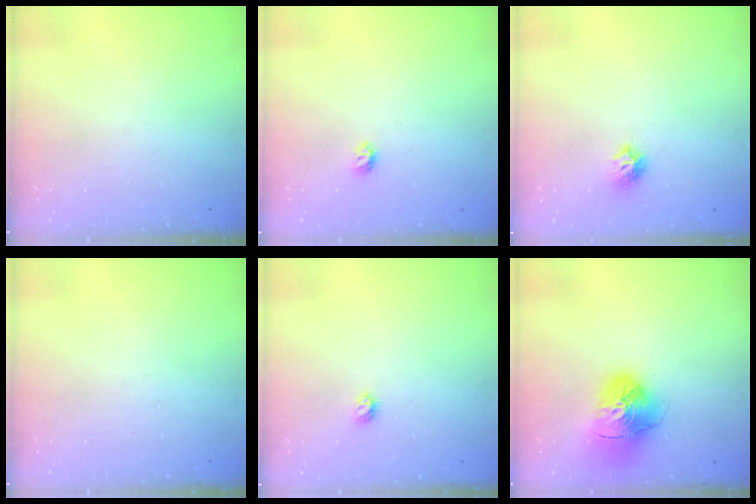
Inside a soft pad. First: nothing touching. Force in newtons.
{"total": 3.9, "press": 3.9, "slide": 0.6}
{"total": 7.1, "press": 7.1, "slide": 0.2}
{"total": 0.0}
{"total": 3.9, "press": 3.9, "slide": 0.6}
{"total": 15.7, "press": 15.6, "slide": 1.9}